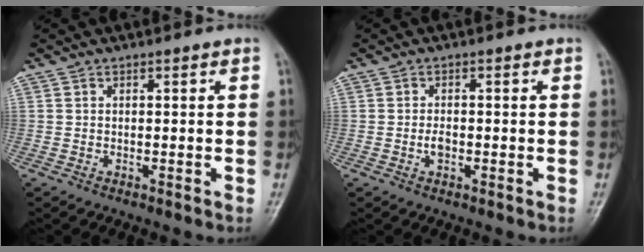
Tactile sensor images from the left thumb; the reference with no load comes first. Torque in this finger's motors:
{"motor_torque": [0.18, 0.24, 0.50, 0.11, 0.00]}